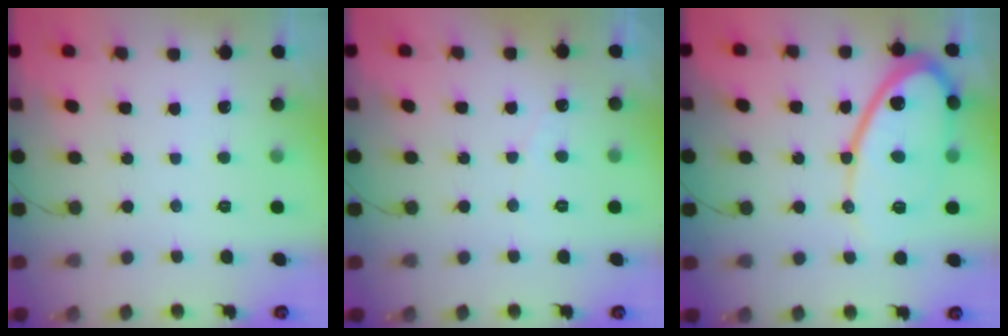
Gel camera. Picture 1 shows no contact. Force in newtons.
{"total": 2.4, "press": 2.4, "slide": 0.2}
{"total": 15.0, "press": 14.9, "slide": 1.2}